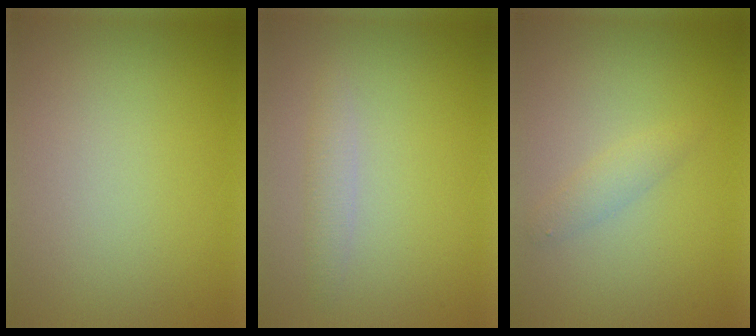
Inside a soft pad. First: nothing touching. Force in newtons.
{"total": 1.4, "press": 1.4, "slide": 0.1}
{"total": 1.4, "press": 1.4, "slide": 0.0}